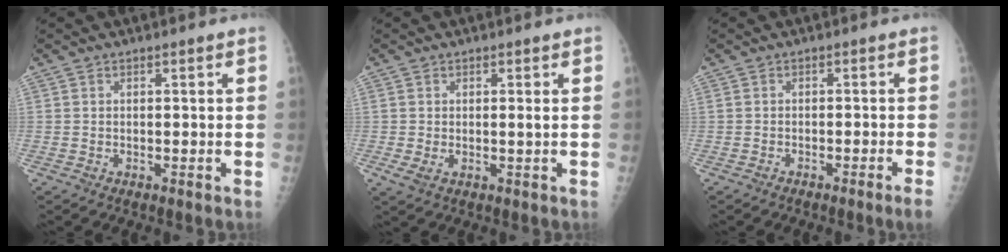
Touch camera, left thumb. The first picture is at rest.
{"total": 2.2, "force": [0.1, 0.5, 2.2], "torque": [-0.047, -0.004, 0.004]}
{"total": 2.5, "force": [-1.6, -0.8, 1.8], "torque": [-0.036, 0.008, -0.025]}